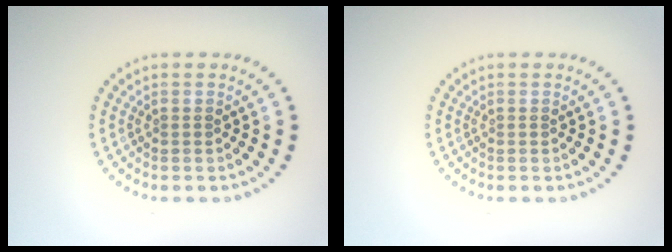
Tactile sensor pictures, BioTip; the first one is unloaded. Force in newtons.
{"total": 0.0}